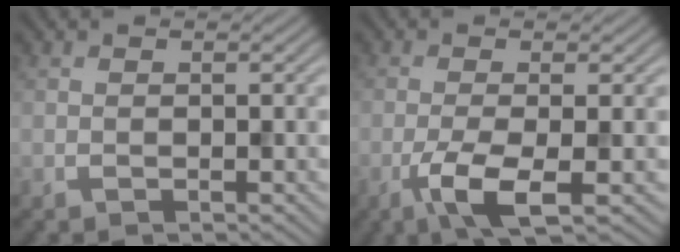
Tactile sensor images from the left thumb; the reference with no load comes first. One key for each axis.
{"total": 4.7, "fx": -2.3, "fy": 1.0, "fz": 4.0, "tx": -0.074, "ty": -0.002, "tz": -0.048}